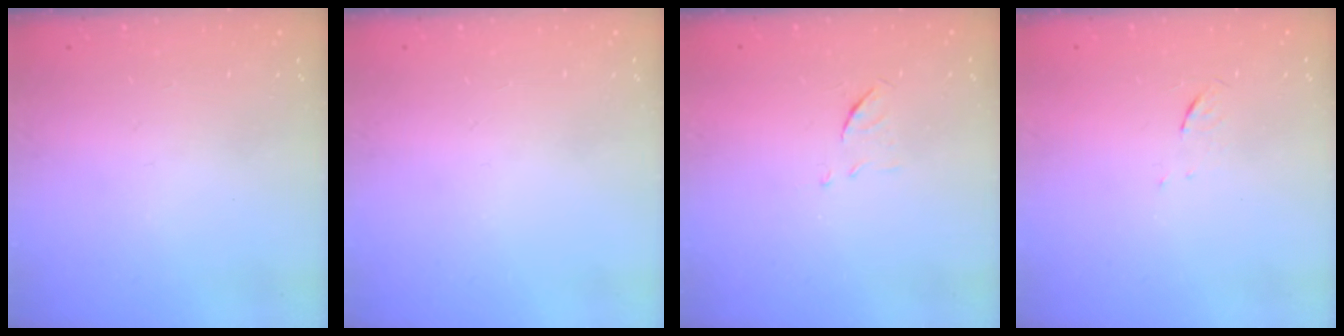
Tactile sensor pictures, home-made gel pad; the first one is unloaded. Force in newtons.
{"total": 0.0}
{"total": 5.9, "press": 5.9, "slide": 0.5}
{"total": 3.2, "press": 3.0, "slide": 1.3}